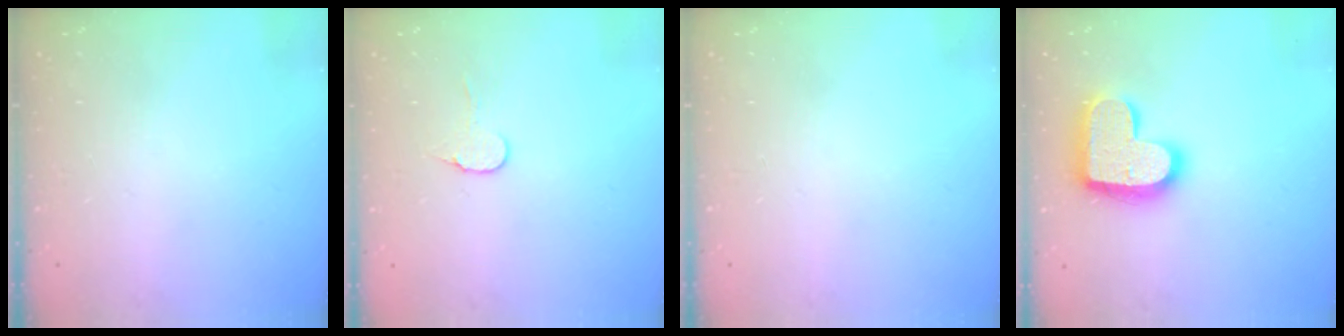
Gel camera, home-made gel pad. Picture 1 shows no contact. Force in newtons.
{"total": 6.1, "press": 6.1, "slide": 0.5}
{"total": 0.0}
{"total": 17.6, "press": 17.5, "slide": 1.0}